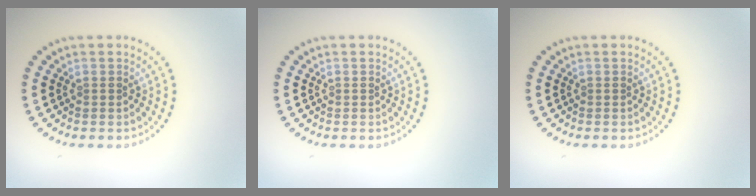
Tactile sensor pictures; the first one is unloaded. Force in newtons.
{"total": 0.0}
{"total": 0.0}